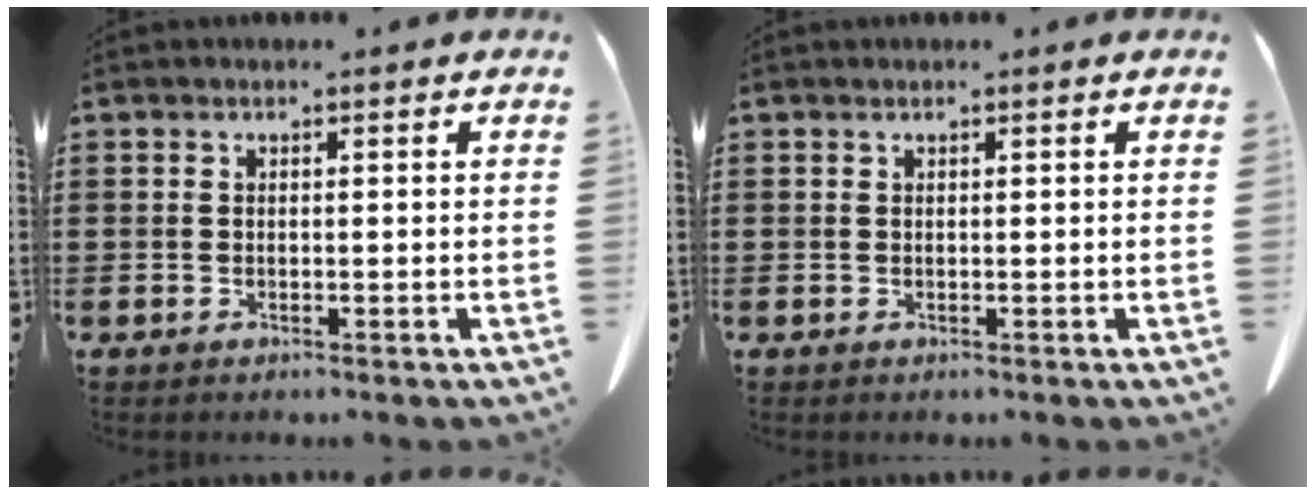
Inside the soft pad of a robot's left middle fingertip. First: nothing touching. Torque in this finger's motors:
{"motor_torque": [0.11, -0.08, 0.05, 0.00]}